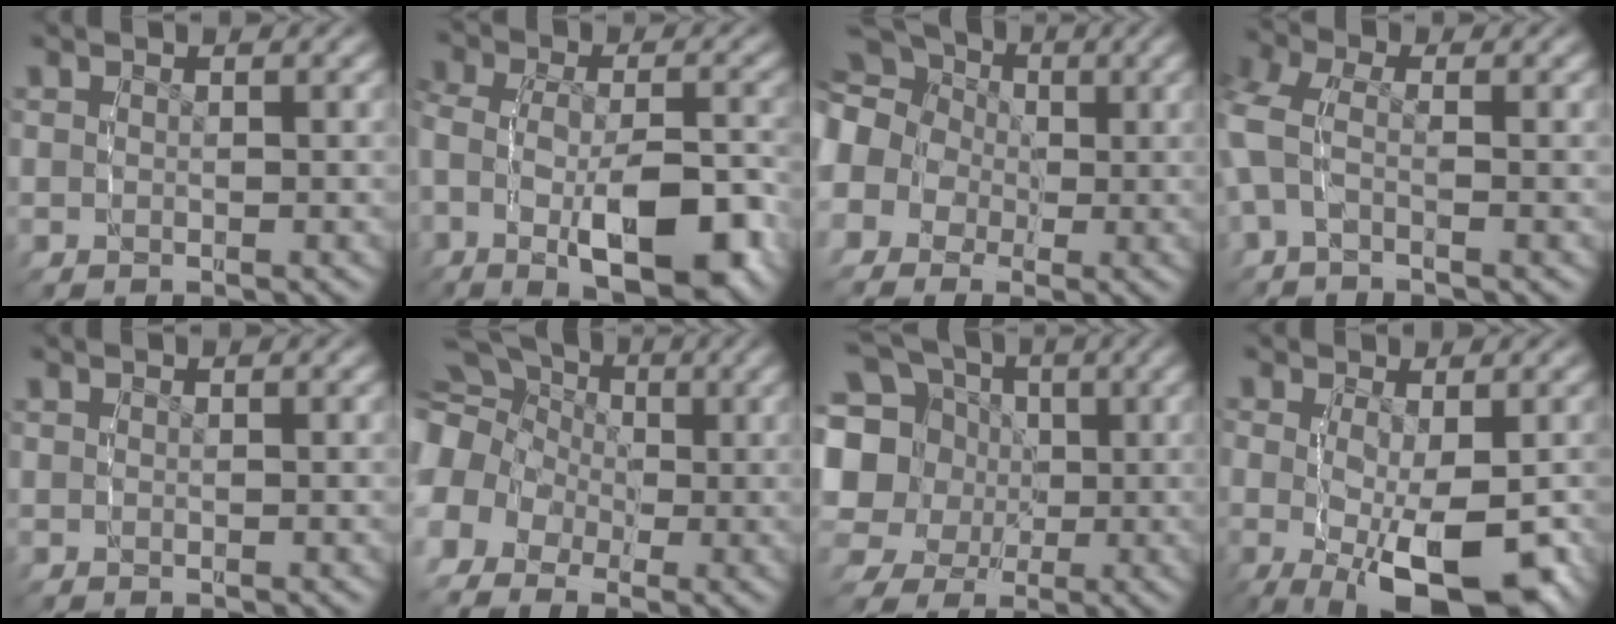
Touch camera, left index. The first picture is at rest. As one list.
[{"total": 8.2, "force": [-2.1, 4.2, 6.8], "torque": [-0.131, -0.023, -0.031]}, {"total": 13.6, "force": [2.0, 12.0, 6.1], "torque": [-0.136, -0.001, 0.006]}, {"total": 3.0, "force": [-0.4, 1.7, 2.4], "torque": [-0.067, -0.011, -0.002]}, {"total": 0.0}, {"total": 12.3, "force": [1.7, 10.8, 5.6], "torque": [-0.132, -0.010, 0.013]}, {"total": 13.2, "force": [3.0, 11.2, 6.2], "torque": [-0.139, -0.017, 0.041]}, {"total": 8.2, "force": [-3.4, 3.3, 6.7], "torque": [-0.113, -0.038, -0.035]}]